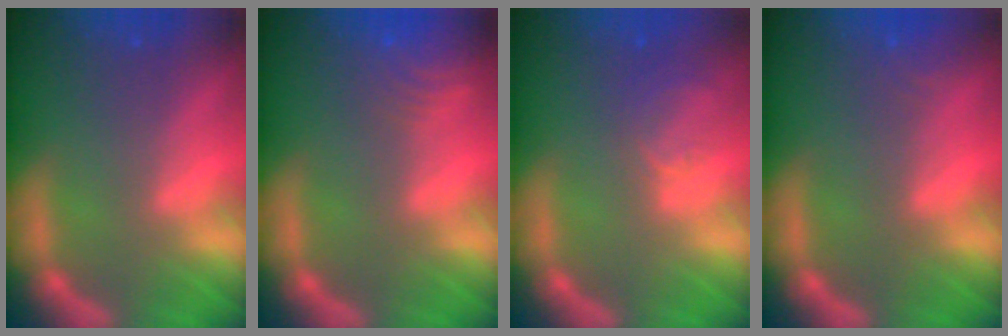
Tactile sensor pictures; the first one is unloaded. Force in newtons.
{"total": 6.5}
{"total": 2.5}
{"total": 1.4}